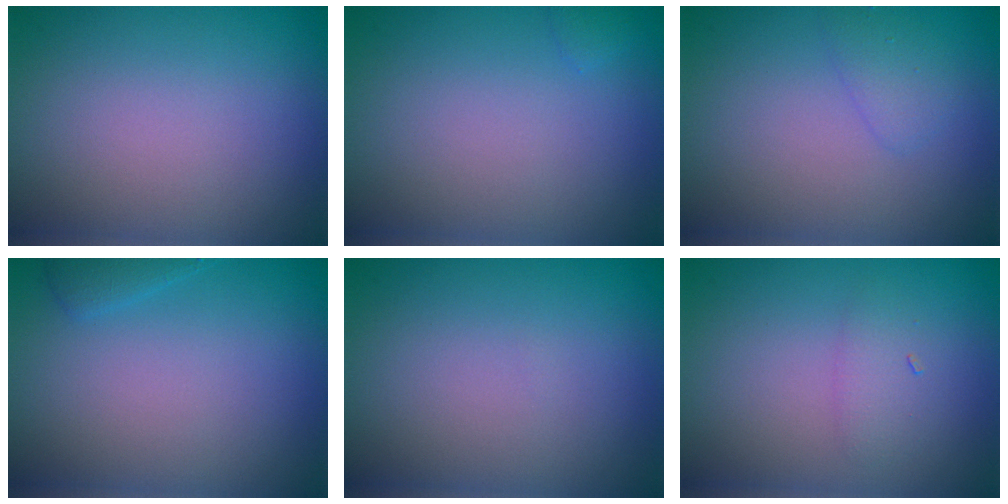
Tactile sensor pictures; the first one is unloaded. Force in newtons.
{"total": 0.5, "press": 0.5, "slide": 0.0}
{"total": 1.3, "press": 1.3, "slide": 0.0}
{"total": 1.4, "press": 1.4, "slide": 0.1}
{"total": 0.0}
{"total": 1.3, "press": 1.3, "slide": 0.1}